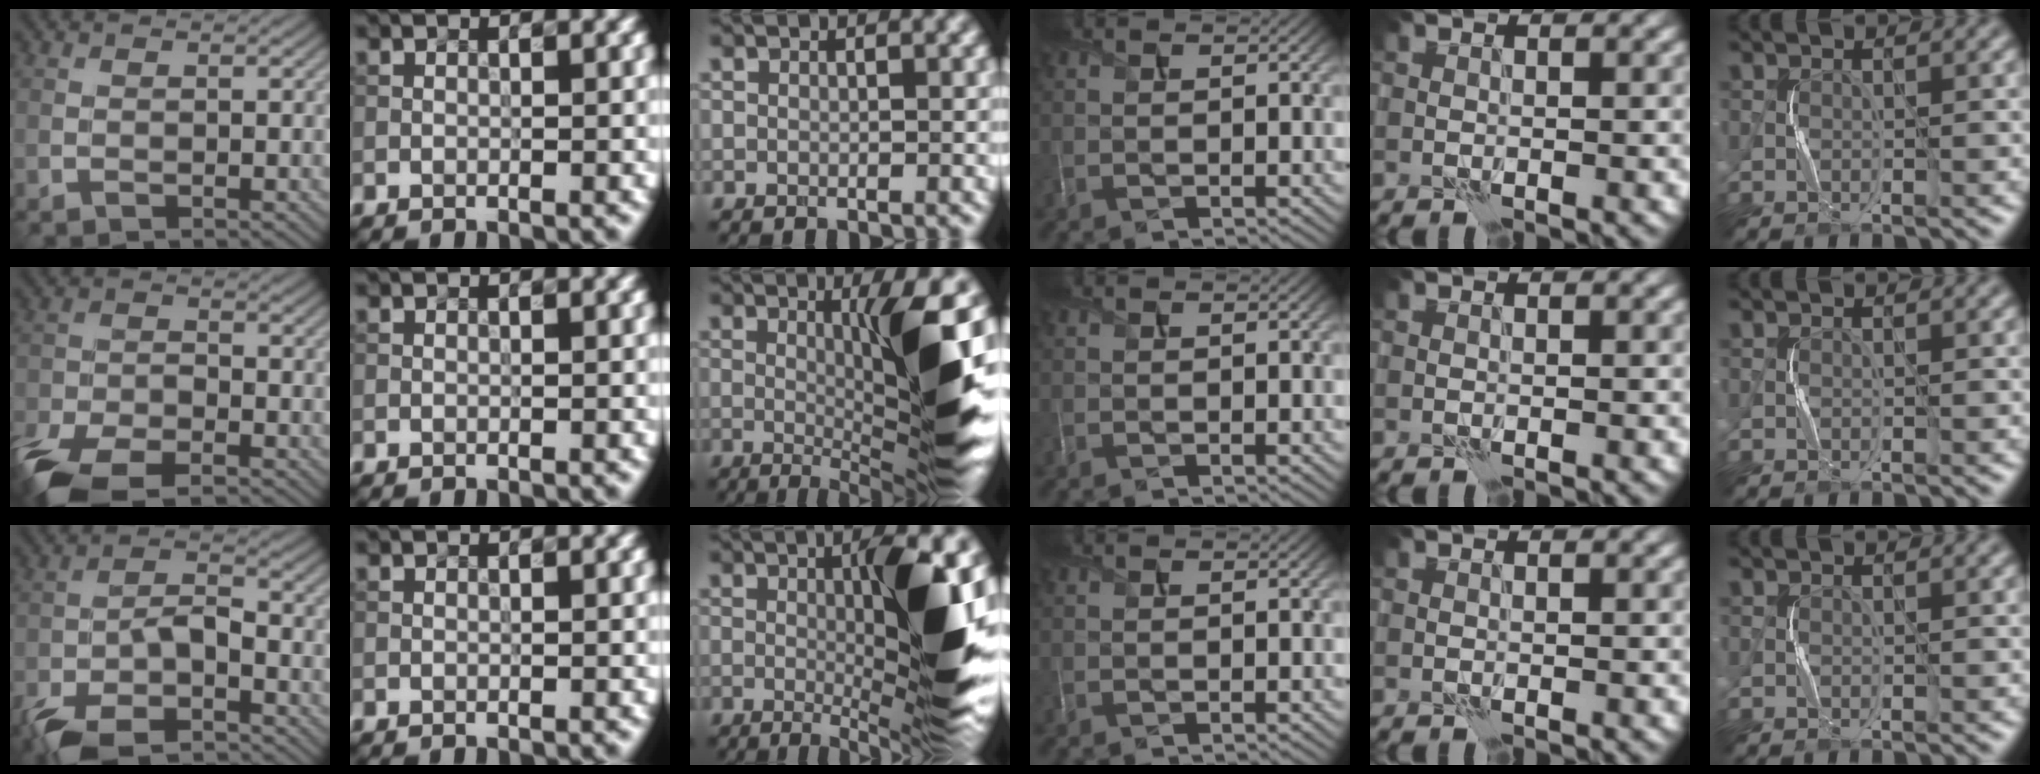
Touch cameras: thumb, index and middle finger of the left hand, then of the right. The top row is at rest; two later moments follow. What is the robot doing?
{"motion": "squeeze", "object": "paper clamp"}